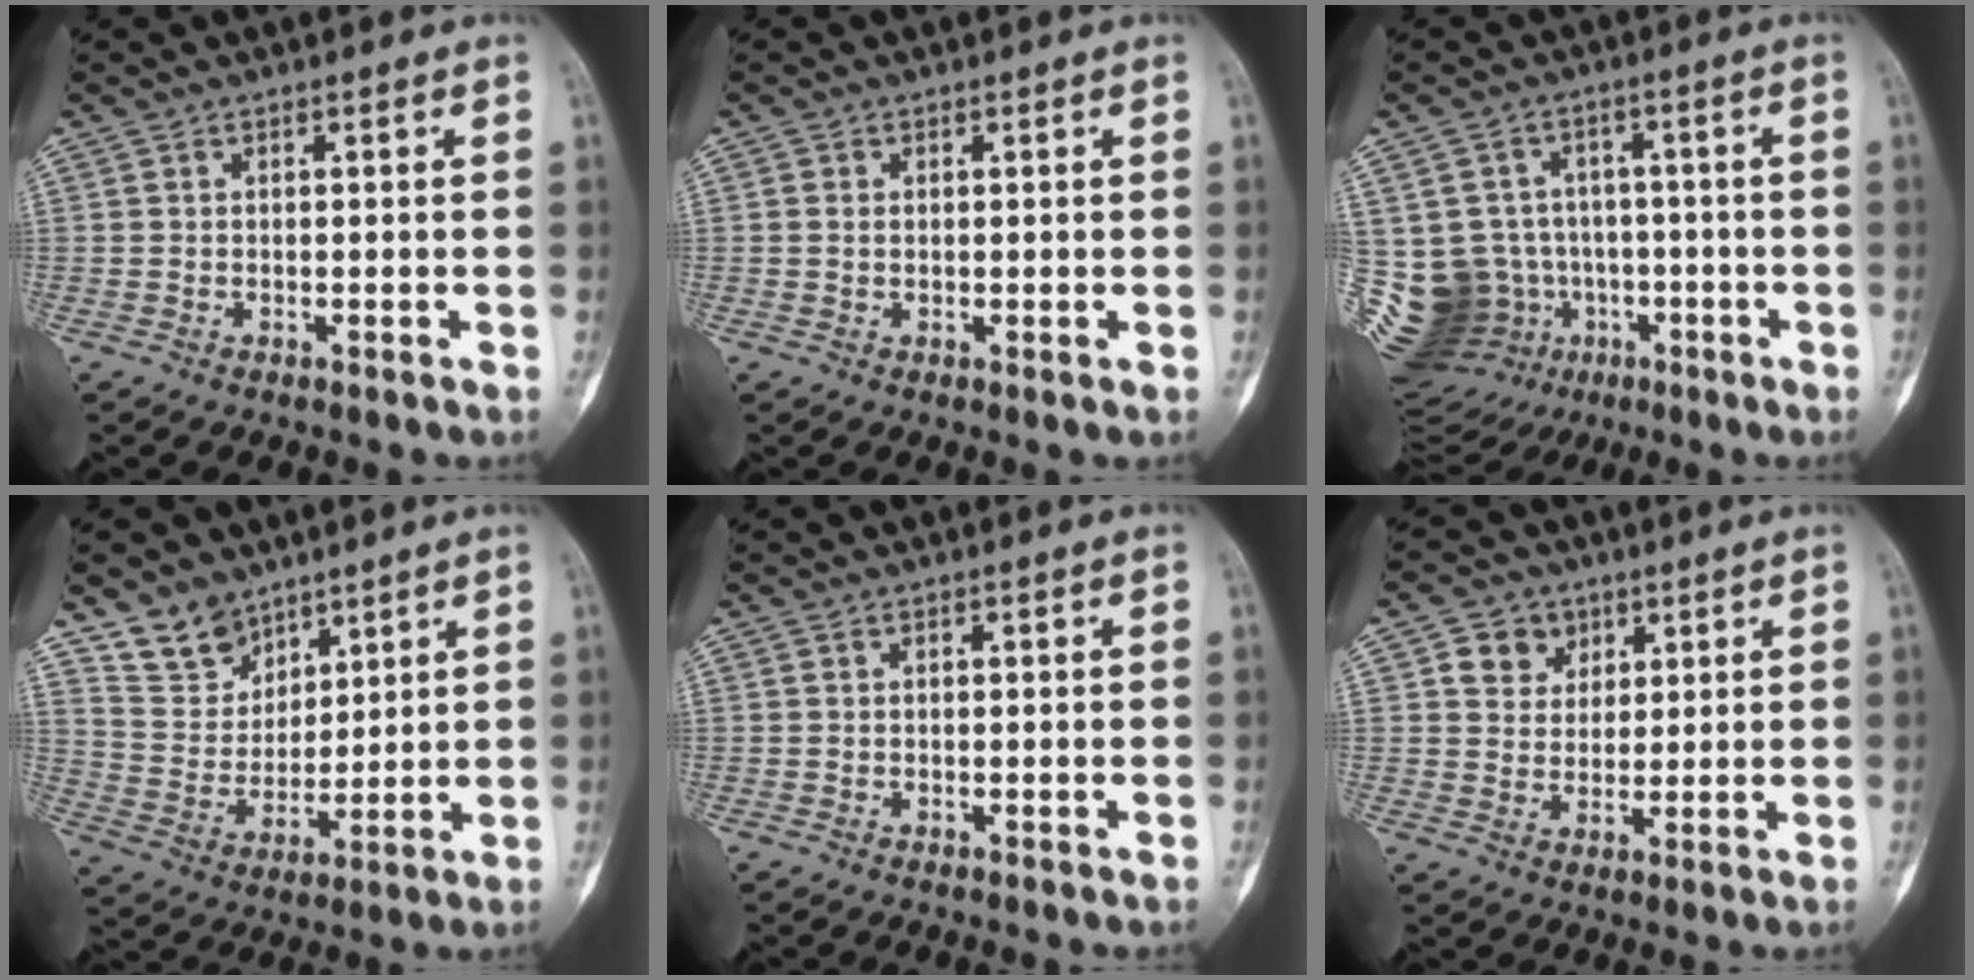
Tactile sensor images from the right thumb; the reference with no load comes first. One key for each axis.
{"total": 0.7, "fx": 0.1, "fy": 0.6, "fz": 0.3, "tx": -0.006, "ty": 0.001, "tz": 0.003}
{"total": 20.6, "fx": -5.4, "fy": 17.6, "fz": 9.3, "tx": -0.196, "ty": 0.053, "tz": -0.068}
{"total": 9.5, "fx": 7.2, "fy": 5.9, "fz": 1.9, "tx": -0.008, "ty": -0.052, "tz": 0.153}
{"total": 0.0}
{"total": 6.1, "fx": 2.7, "fy": 5.2, "fz": 1.8, "tx": -0.003, "ty": -0.008, "tz": 0.047}